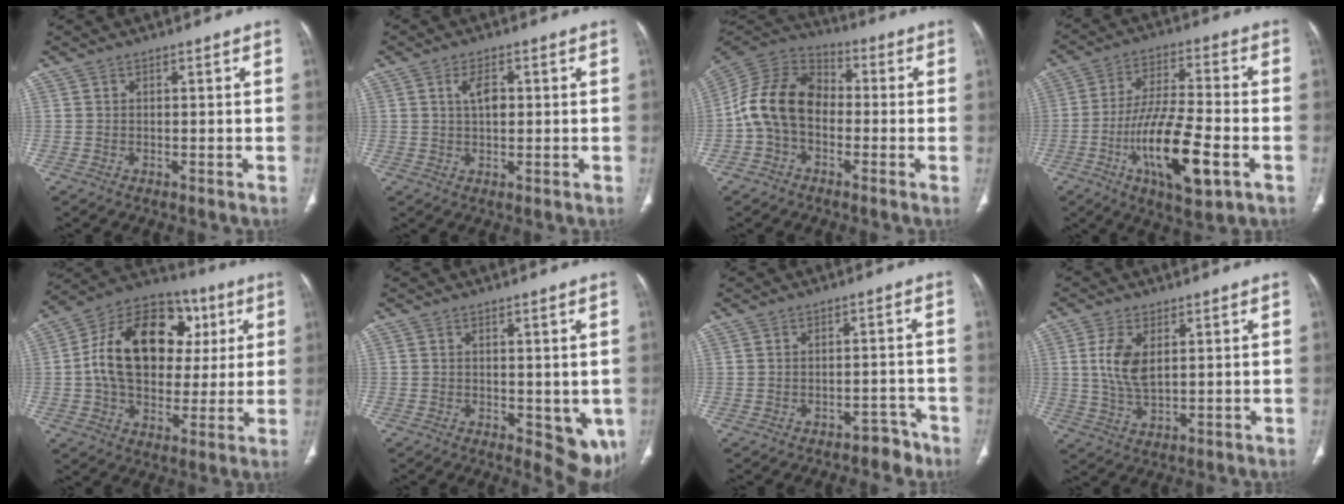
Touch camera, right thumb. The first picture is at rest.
{"total": 3.8, "force": [0.8, 1.9, 3.2], "torque": [-0.057, 0.000, 0.014]}
{"total": 13.5, "force": [-1.9, 9.6, 9.2], "torque": [-0.165, 0.040, -0.049]}
{"total": 16.6, "force": [-5.7, 5.3, 14.6], "torque": [-0.259, 0.016, -0.092]}
{"total": 23.4, "force": [4.1, 16.2, 16.3], "torque": [-0.241, 0.022, 0.064]}
{"total": 7.5, "force": [-1.3, 3.6, 6.4], "torque": [-0.045, -0.012, -0.009]}
{"total": 4.0, "force": [-3.1, 2.3, 1.0], "torque": [0.001, 0.034, -0.038]}
{"total": 7.2, "force": [1.8, 3.6, 5.9], "torque": [-0.123, -0.008, 0.041]}